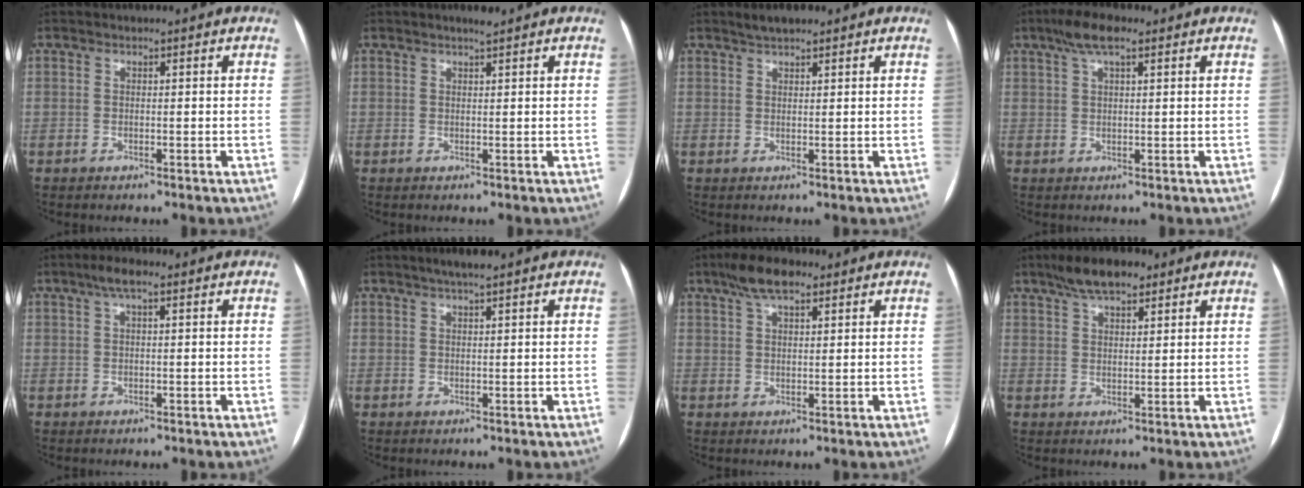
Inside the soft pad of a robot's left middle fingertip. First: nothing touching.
{"total": 1.2, "force": [1.0, 0.0, 0.7], "torque": [-0.016, 0.001, 0.020]}
{"total": 2.7, "force": [2.2, 0.7, 1.4], "torque": [-0.030, 0.012, 0.039]}
{"total": 5.1, "force": [3.2, 1.2, 3.8], "torque": [-0.080, 0.019, 0.057]}
{"total": 3.2, "force": [1.7, 0.7, 2.6], "torque": [-0.054, 0.020, 0.030]}
{"total": 2.7, "force": [2.1, 0.0, 1.7], "torque": [-0.035, 0.009, 0.037]}
{"total": 6.3, "force": [4.2, 2.0, 4.2], "torque": [-0.085, 0.019, 0.075]}
{"total": 7.2, "force": [5.1, 2.4, 4.4], "torque": [-0.083, 0.017, 0.089]}